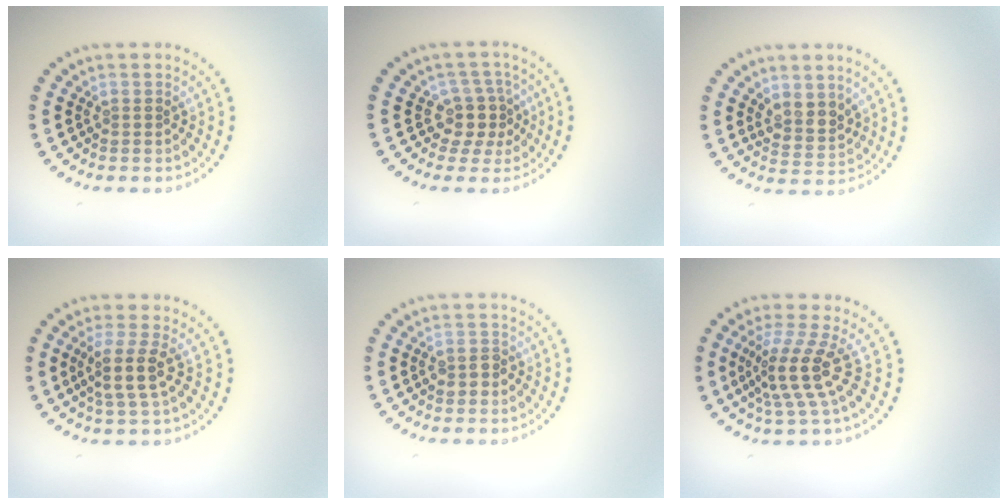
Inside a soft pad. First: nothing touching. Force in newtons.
{"total": 2.9, "press": 2.2, "slide": 1.8}
{"total": 2.4, "press": 2.1, "slide": 1.1}
{"total": 2.8, "press": 2.3, "slide": 1.6}
{"total": 1.7, "press": 1.6, "slide": 0.3}
{"total": 4.2, "press": 2.9, "slide": 3.1}